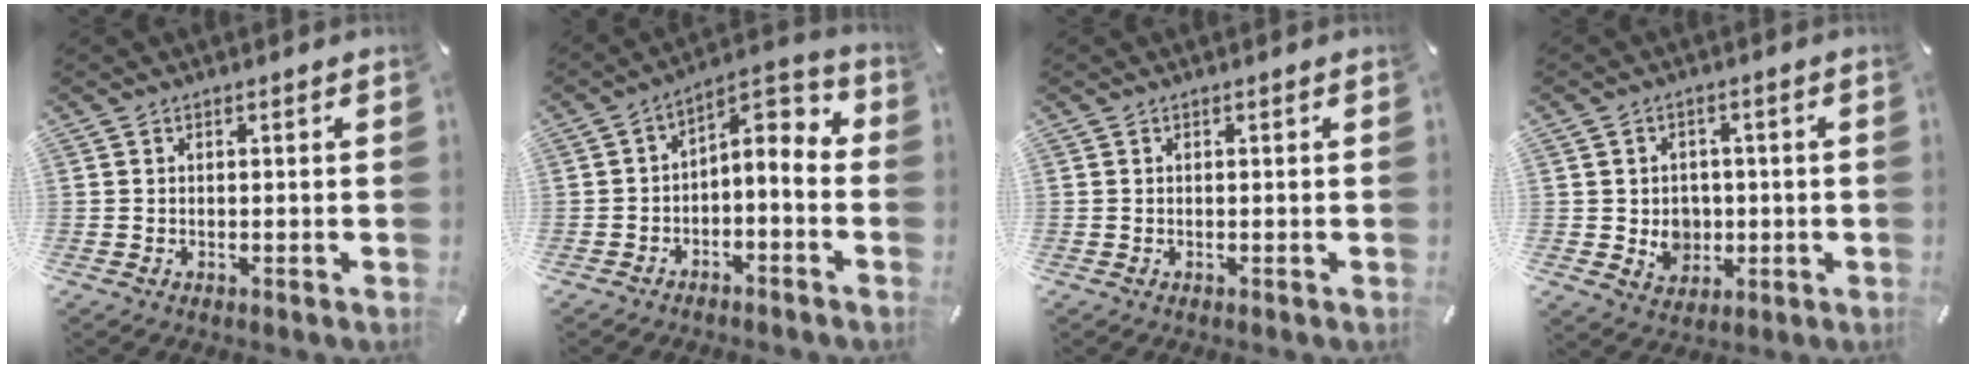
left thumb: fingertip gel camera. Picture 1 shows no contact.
{"total": 4.8, "force": [-1.3, 2.9, 3.5], "torque": [-0.041, -0.009, -0.033]}
{"total": 0.0}
{"total": 6.0, "force": [-0.6, 5.6, 2.3], "torque": [-0.030, 0.002, -0.011]}